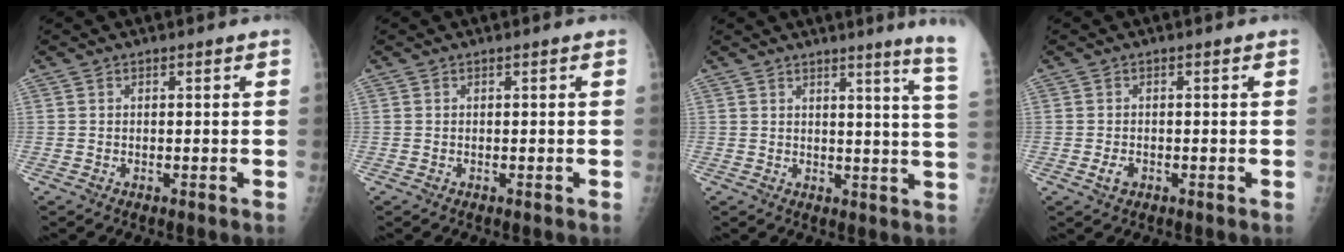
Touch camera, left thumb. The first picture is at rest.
{"total": 0.0}
{"total": 9.7, "force": [7.3, -1.7, 6.2], "torque": [-0.075, -0.068, 0.065]}
{"total": 2.0, "force": [-0.7, 1.3, 1.2], "torque": [-0.020, 0.001, -0.012]}